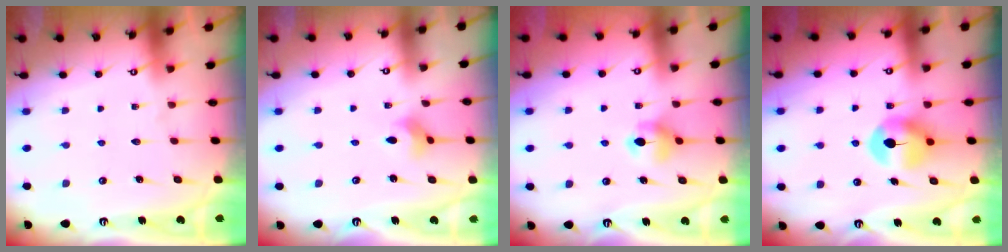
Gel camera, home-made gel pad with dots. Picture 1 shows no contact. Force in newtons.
{"total": 3.2, "press": 3.2, "slide": 0.6}
{"total": 5.7, "press": 5.7, "slide": 0.8}
{"total": 8.4, "press": 8.3, "slide": 1.2}